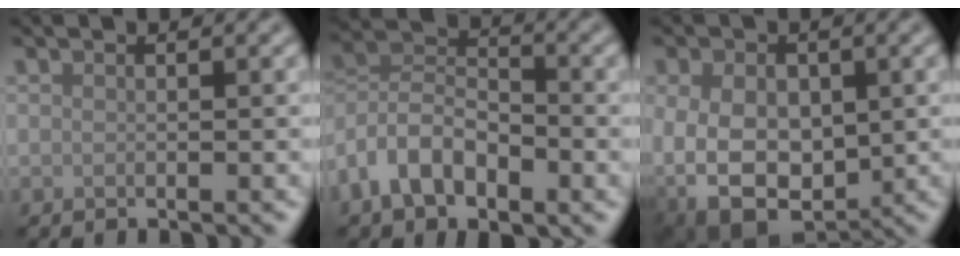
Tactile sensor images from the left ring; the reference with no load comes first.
{"total": 6.9, "force": [-3.2, 4.0, 4.6], "torque": [-0.087, 0.009, -0.070]}
{"total": 11.6, "force": [-2.0, 8.6, 7.5], "torque": [-0.122, -0.021, -0.022]}